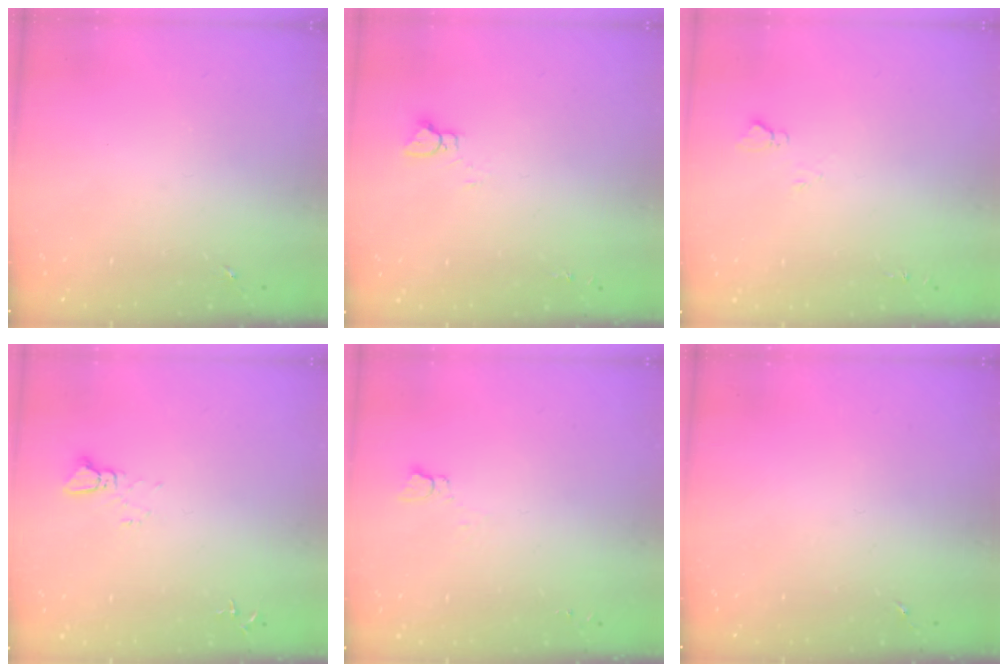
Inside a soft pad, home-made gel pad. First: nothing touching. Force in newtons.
{"total": 3.6, "press": 3.6, "slide": 0.3}
{"total": 4.9, "press": 4.9, "slide": 0.6}
{"total": 3.7, "press": 3.7, "slide": 0.3}
{"total": 2.7, "press": 2.7, "slide": 0.3}
{"total": 0.0}